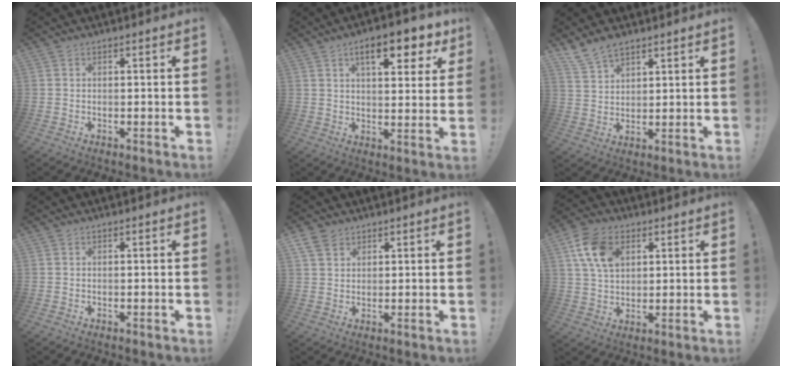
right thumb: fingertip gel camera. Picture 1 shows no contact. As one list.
[{"total": 11.5, "force": [5.9, 4.1, 9.0], "torque": [-0.123, -0.021, 0.093]}, {"total": 7.1, "force": [5.9, 3.0, 2.6], "torque": [-0.049, -0.033, 0.115]}, {"total": 0.0}, {"total": 4.7, "force": [3.1, 3.0, 1.7], "torque": [-0.029, -0.012, 0.060]}, {"total": 12.3, "force": [5.1, 8.2, 7.6], "torque": [-0.131, -0.005, 0.100]}]